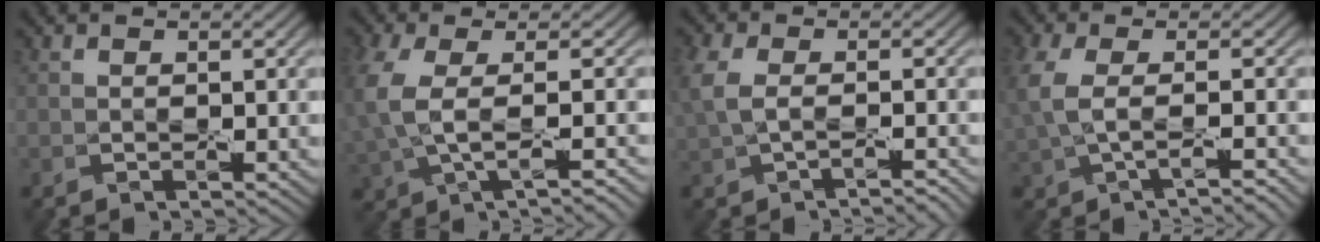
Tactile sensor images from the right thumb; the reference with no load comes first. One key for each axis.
{"total": 5.3, "fx": -0.4, "fy": 2.0, "fz": 4.9, "tx": -0.125, "ty": -0.007, "tz": -0.005}
{"total": 3.6, "fx": -0.6, "fy": 1.8, "fz": 3.0, "tx": -0.077, "ty": -0.001, "tz": -0.008}
{"total": 3.8, "fx": -0.4, "fy": 1.2, "fz": 3.6, "tx": -0.101, "ty": -0.005, "tz": -0.007}